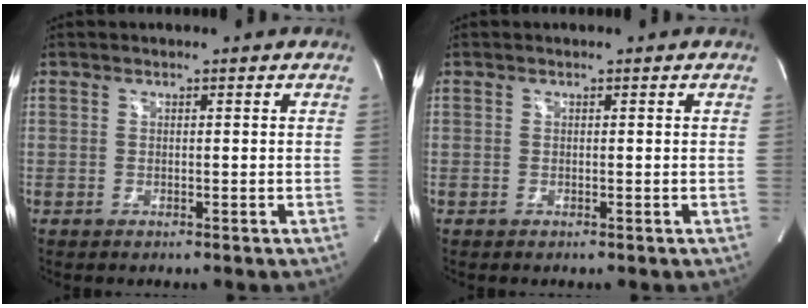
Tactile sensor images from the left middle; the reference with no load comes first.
{"total": 0.0}